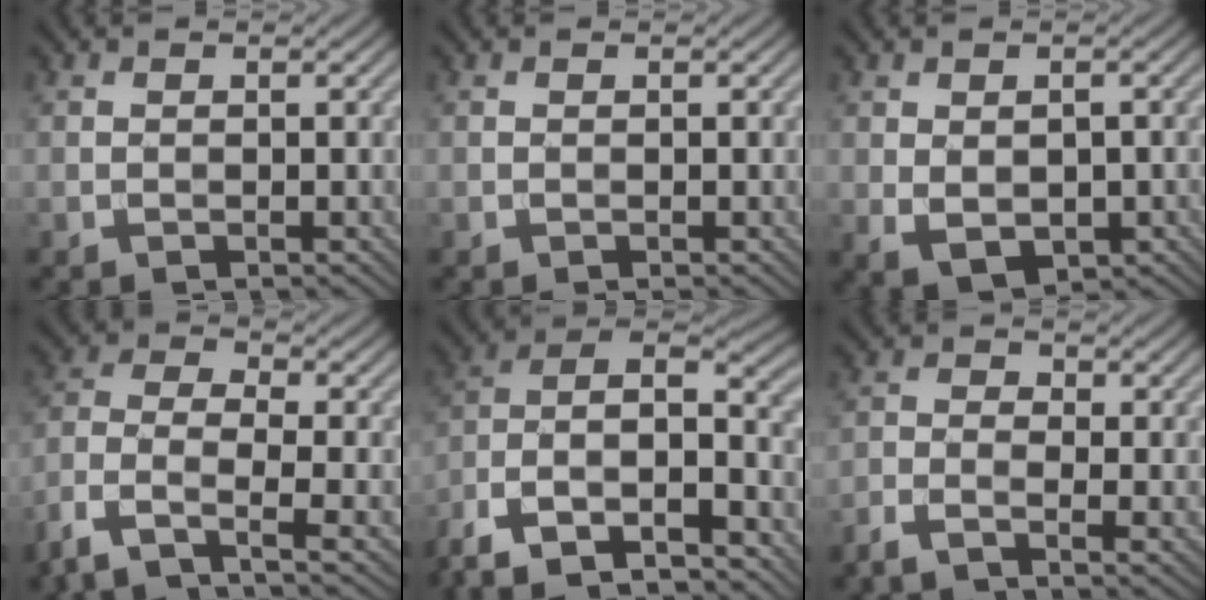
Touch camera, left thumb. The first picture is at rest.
{"total": 0.0}
{"total": 4.5, "force": [-0.9, 2.9, 3.3], "torque": [-0.064, -0.015, -0.006]}
{"total": 8.5, "force": [-5.4, 2.8, 6.0], "torque": [-0.123, -0.006, -0.120]}
{"total": 16.6, "force": [-8.7, 8.2, 11.5], "torque": [-0.270, -0.024, -0.142]}
{"total": 3.4, "force": [-2.3, 0.9, 2.3], "torque": [-0.053, -0.007, -0.052]}